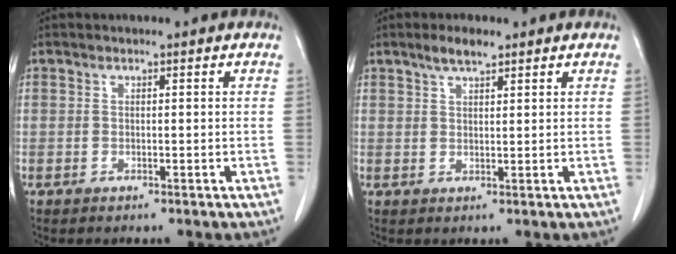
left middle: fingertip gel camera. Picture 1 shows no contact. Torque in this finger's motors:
{"motor_torque": [0.51, -0.43, 0.01, 0.02]}